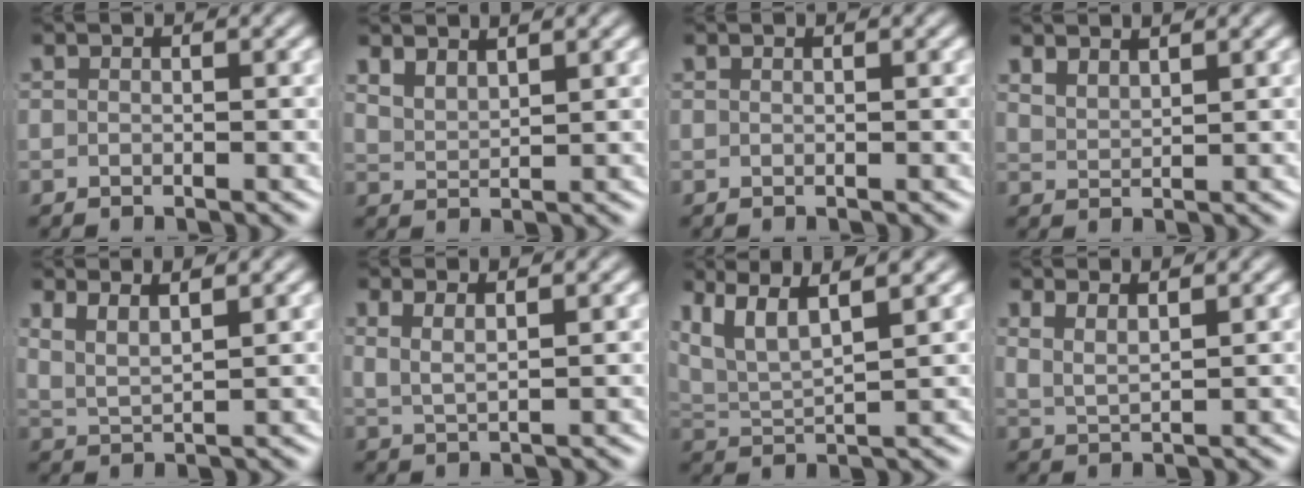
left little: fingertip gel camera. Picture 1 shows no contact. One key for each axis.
{"total": 2.6, "fx": 2.0, "fy": 1.2, "fz": 1.1, "tx": -0.031, "ty": -0.010, "tz": 0.042}
{"total": 0.0}
{"total": 2.0, "fx": 1.9, "fy": 0.4, "fz": 0.6, "tx": -0.016, "ty": -0.010, "tz": 0.044}
{"total": 4.1, "fx": 2.0, "fy": 2.7, "fz": 2.5, "tx": -0.056, "ty": -0.002, "tz": 0.029}
{"total": 2.5, "fx": 1.4, "fy": 1.1, "fz": 1.7, "tx": -0.040, "ty": -0.005, "tz": 0.030}
{"total": 8.1, "fx": 3.9, "fy": 5.3, "fz": 4.7, "tx": -0.104, "ty": 0.007, "tz": 0.056}
{"total": 2.8, "fx": 1.6, "fy": 1.5, "fz": 1.7, "tx": -0.042, "ty": -0.008, "tz": 0.032}